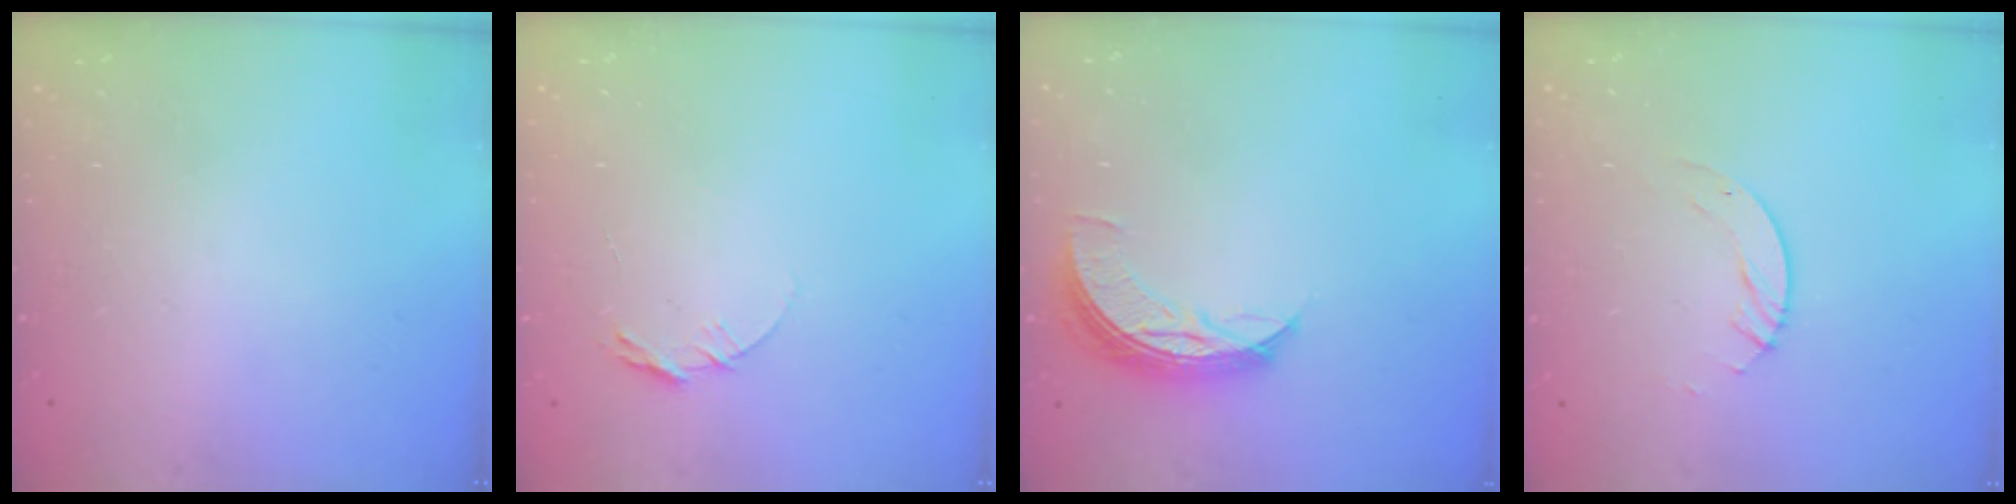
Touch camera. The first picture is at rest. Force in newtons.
{"total": 5.7, "press": 5.7, "slide": 0.5}
{"total": 7.9, "press": 7.9, "slide": 0.4}
{"total": 4.5, "press": 4.5, "slide": 0.4}